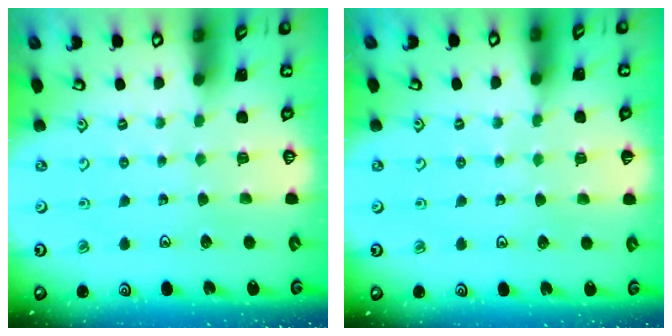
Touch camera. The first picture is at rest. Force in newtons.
{"total": 2.9, "press": 2.9, "slide": 0.5}